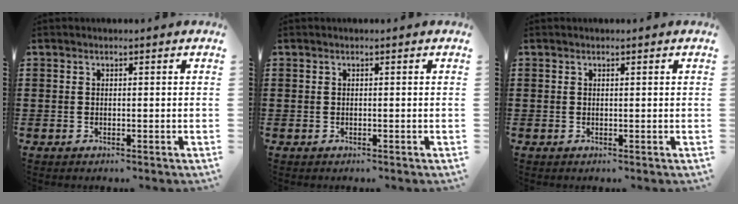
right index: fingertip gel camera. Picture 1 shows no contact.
{"total": 0.0}
{"total": 0.0}